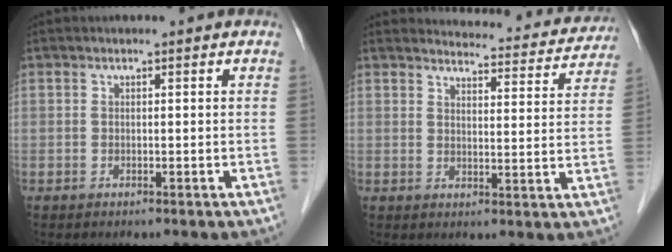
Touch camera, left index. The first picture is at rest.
{"total": 14.2, "force": [13.9, 2.4, 1.7], "torque": [0.002, -0.035, 0.141]}